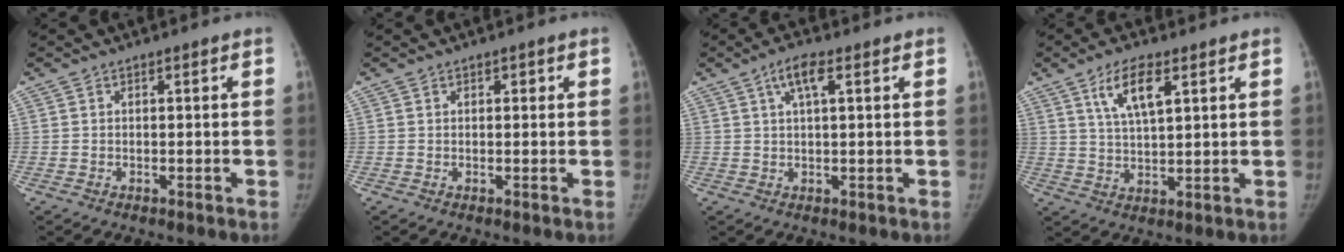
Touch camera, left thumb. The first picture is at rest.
{"total": 1.0, "force": [0.4, 0.7, 0.6], "torque": [0.000, 0.000, 0.004]}
{"total": 4.7, "force": [2.1, 1.4, 4.0], "torque": [-0.078, 0.006, 0.039]}
{"total": 8.0, "force": [3.9, 2.9, 6.3], "torque": [-0.109, -0.015, 0.076]}